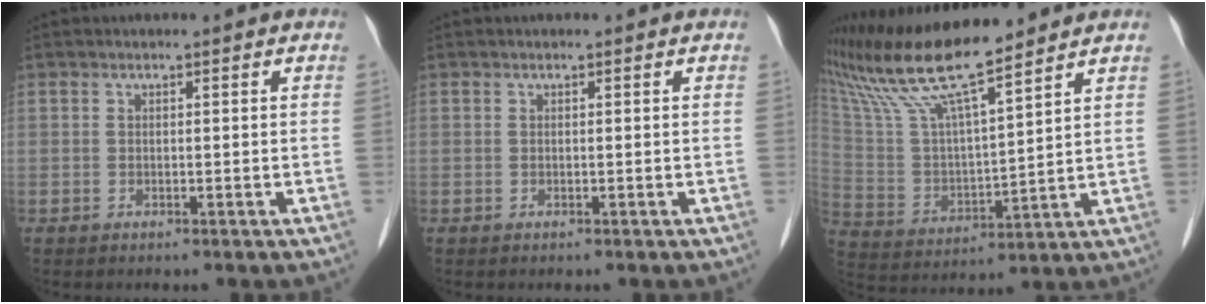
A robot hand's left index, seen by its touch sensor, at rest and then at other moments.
{"total": 0.0}
{"total": 15.7, "force": [13.1, 1.0, 8.7], "torque": [-0.177, 0.010, 0.251]}